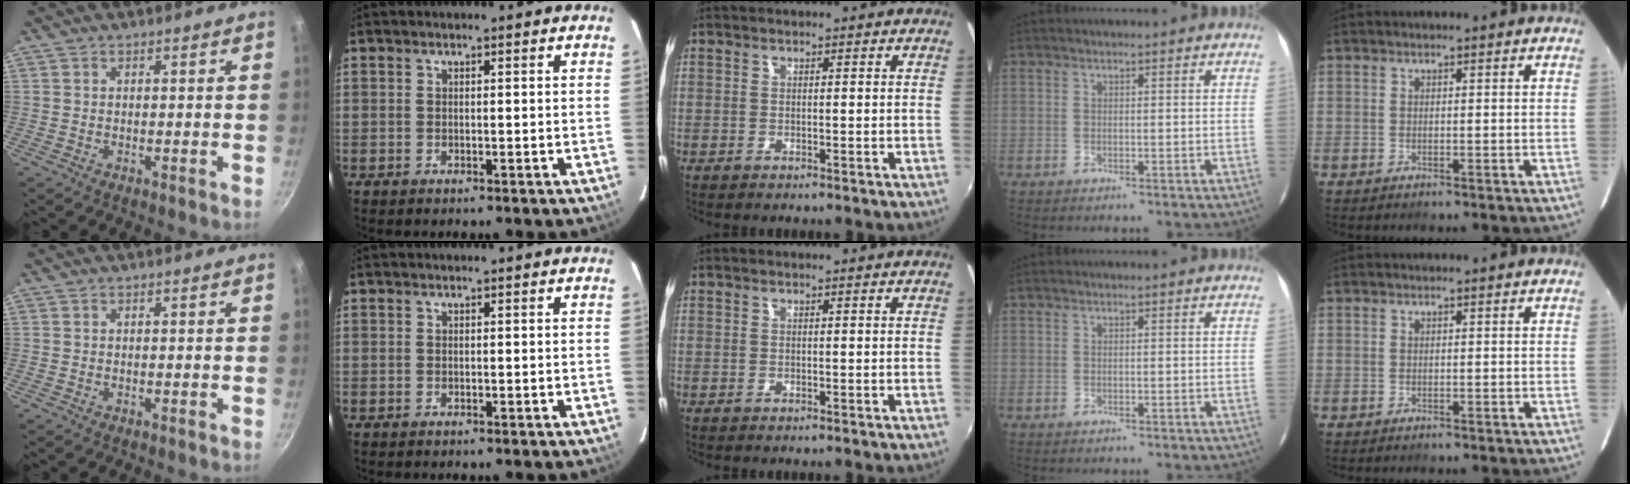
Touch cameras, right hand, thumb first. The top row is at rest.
{}